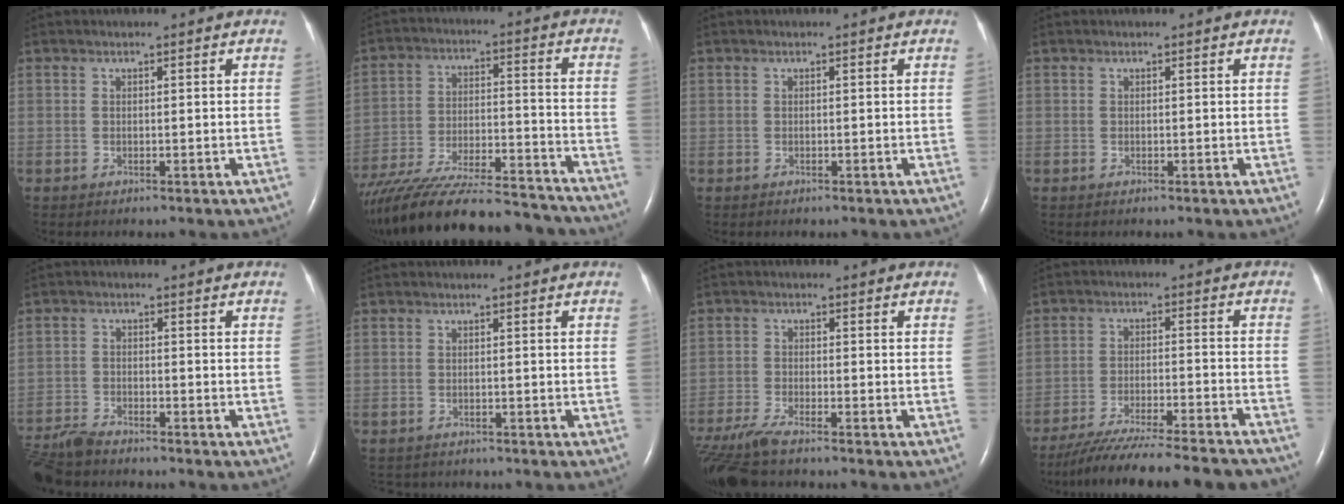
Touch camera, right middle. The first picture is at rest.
{"total": 27.8, "force": [-24.8, 4.5, 11.7], "torque": [-0.205, -0.039, -0.372]}
{"total": 0.0}
{"total": 0.0}
{"total": 6.3, "force": [-6.0, 0.7, 1.7], "torque": [-0.033, -0.023, -0.111]}
{"total": 3.1, "force": [-2.7, 1.3, 0.4], "torque": [-0.009, -0.003, -0.035]}
{"total": 7.9, "force": [-6.6, 0.7, 4.2], "torque": [-0.089, -0.022, -0.122]}
{"total": 20.7, "force": [-18.6, 1.4, 9.0], "torque": [-0.126, -0.035, -0.269]}